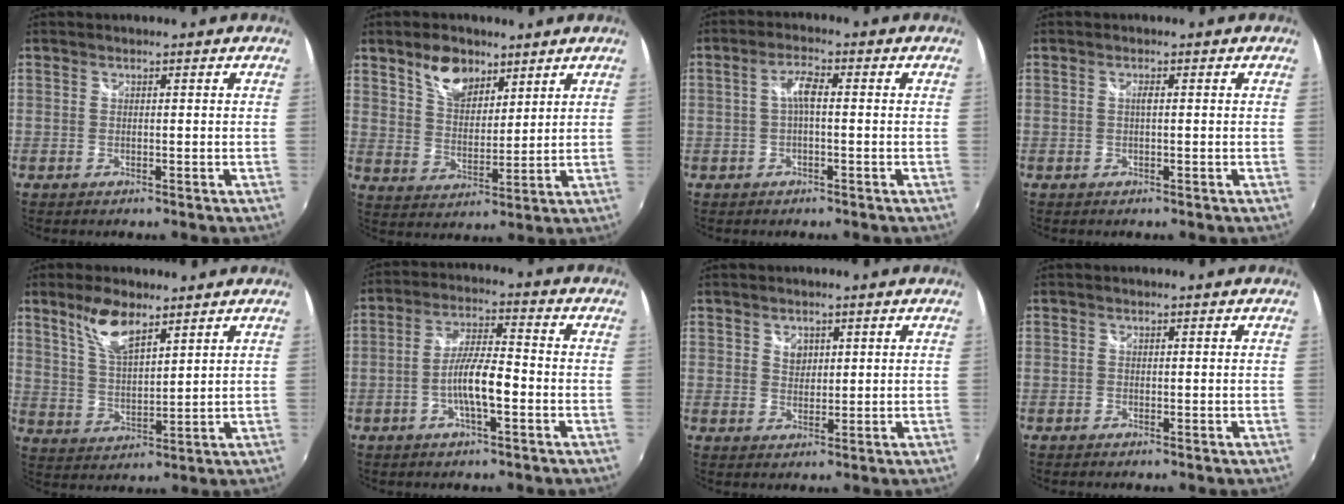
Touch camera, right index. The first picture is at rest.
{"total": 8.3, "force": [5.5, 4.5, 4.3], "torque": [-0.071, 0.013, 0.103]}
{"total": 3.3, "force": [-0.1, 0.8, 3.2], "torque": [-0.063, 0.011, -0.001]}
{"total": 0.9, "force": [0.0, 0.0, 0.9], "torque": [-0.017, 0.003, -0.001]}
{"total": 8.1, "force": [5.6, 2.6, 5.3], "torque": [-0.102, 0.005, 0.114]}
{"total": 8.0, "force": [-2.8, 1.5, 7.3], "torque": [-0.144, 0.004, -0.051]}
{"total": 2.6, "force": [1.2, 2.1, 1.0], "torque": [-0.010, 0.003, 0.022]}
{"total": 0.0}